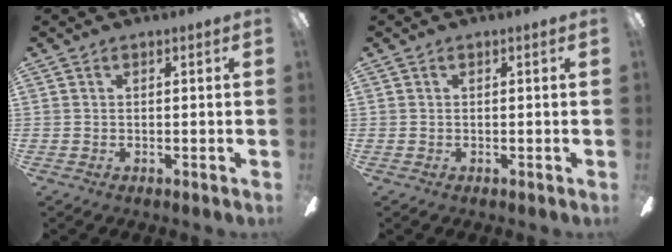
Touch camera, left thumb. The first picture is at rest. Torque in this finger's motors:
{"motor_torque": [0.00, 0.00, 0.00, 0.00, 0.00]}